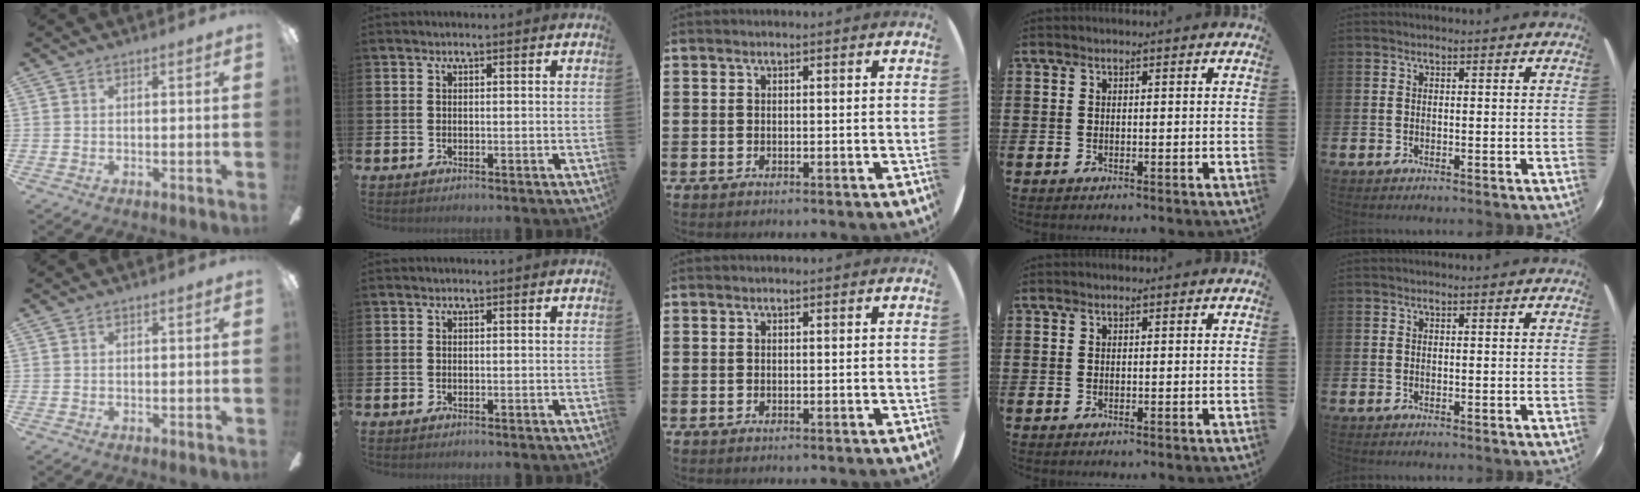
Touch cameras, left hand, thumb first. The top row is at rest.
{}